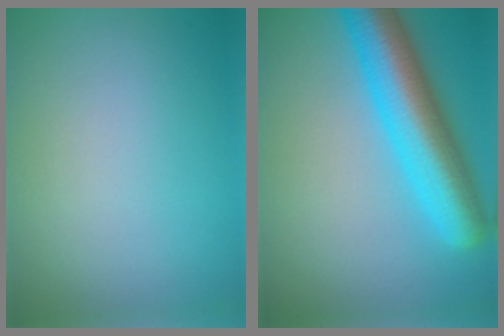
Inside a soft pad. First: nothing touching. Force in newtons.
{"total": 8.7, "press": 8.7, "slide": 0.2}